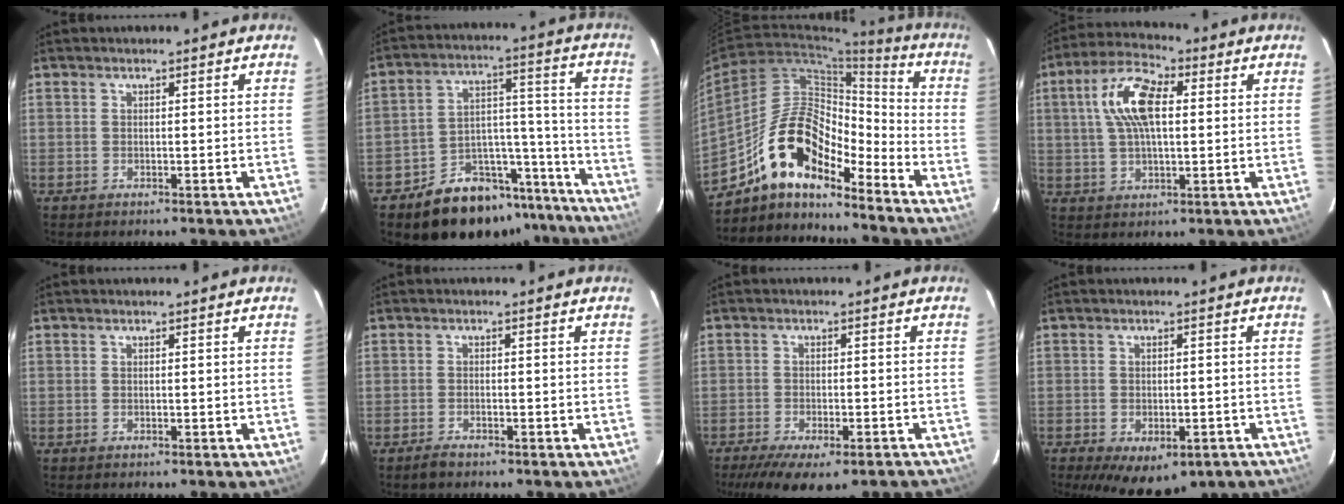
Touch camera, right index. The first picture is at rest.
{"total": 19.0, "force": [-15.5, 9.7, 5.1], "torque": [-0.086, 0.079, -0.203]}
{"total": 16.2, "force": [-12.3, 5.6, 9.0], "torque": [-0.160, 0.019, -0.229]}
{"total": 11.3, "force": [2.3, 5.1, 9.8], "torque": [-0.193, 0.025, 0.039]}
{"total": 0.0}
{"total": 2.0, "force": [-1.7, 0.6, 1.0], "torque": [-0.023, -0.002, -0.030]}
{"total": 14.2, "force": [-11.2, 4.0, 7.8], "torque": [-0.154, -0.040, -0.162]}
{"total": 12.4, "force": [-7.5, 6.4, 7.5], "torque": [-0.148, -0.025, -0.090]}